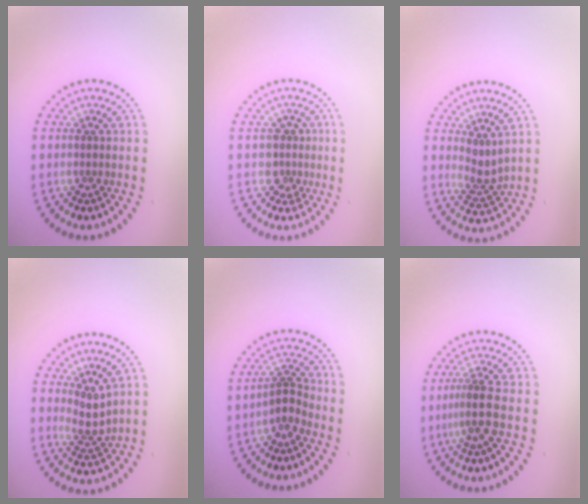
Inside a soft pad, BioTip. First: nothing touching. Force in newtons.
{"total": 2.3, "press": 1.8, "slide": 1.3}
{"total": 2.4, "press": 1.6, "slide": 1.8}
{"total": 2.2, "press": 1.5, "slide": 1.7}
{"total": 2.0, "press": 1.5, "slide": 1.3}
{"total": 2.8, "press": 2.2, "slide": 1.8}